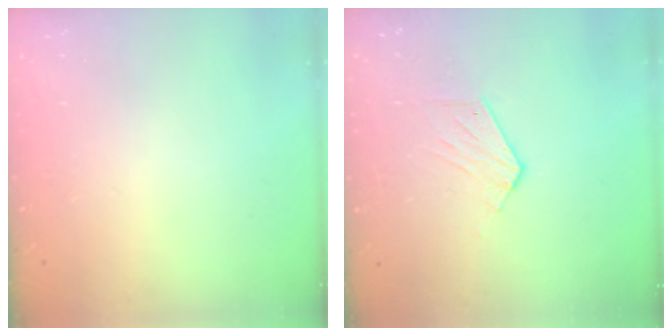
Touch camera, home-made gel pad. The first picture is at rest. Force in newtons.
{"total": 6.3, "press": 6.3, "slide": 0.4}